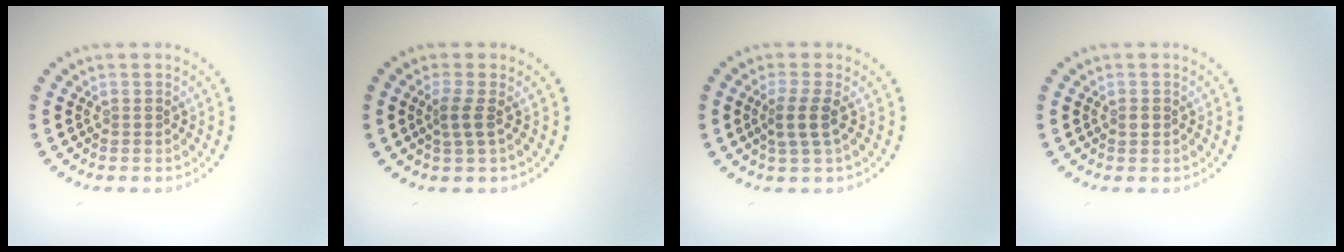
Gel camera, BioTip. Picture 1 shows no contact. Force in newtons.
{"total": 1.5, "press": 1.2, "slide": 1.0}
{"total": 2.3, "press": 1.8, "slide": 1.3}
{"total": 0.7, "press": 0.6, "slide": 0.2}